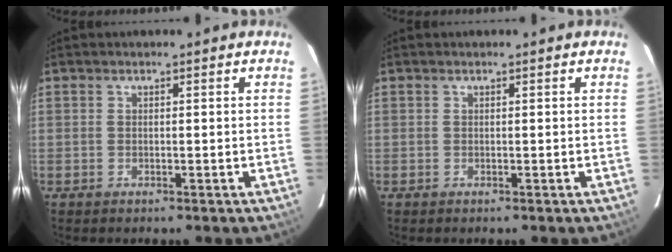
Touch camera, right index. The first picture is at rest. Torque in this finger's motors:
{"motor_torque": [-0.01, 0.01, 0.00, 0.00]}